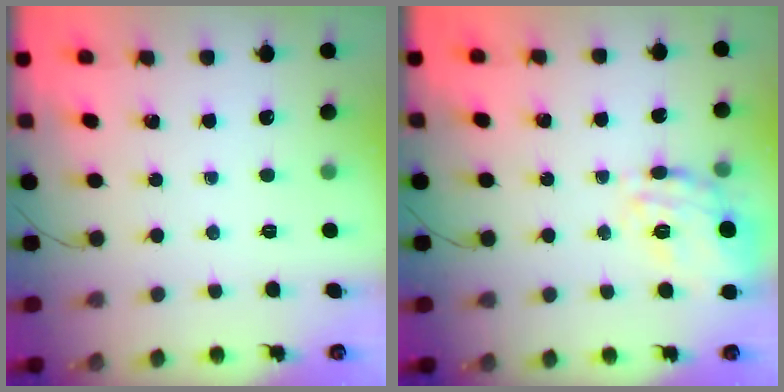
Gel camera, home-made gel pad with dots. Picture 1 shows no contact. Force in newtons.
{"total": 18.9, "press": 18.9, "slide": 0.7}